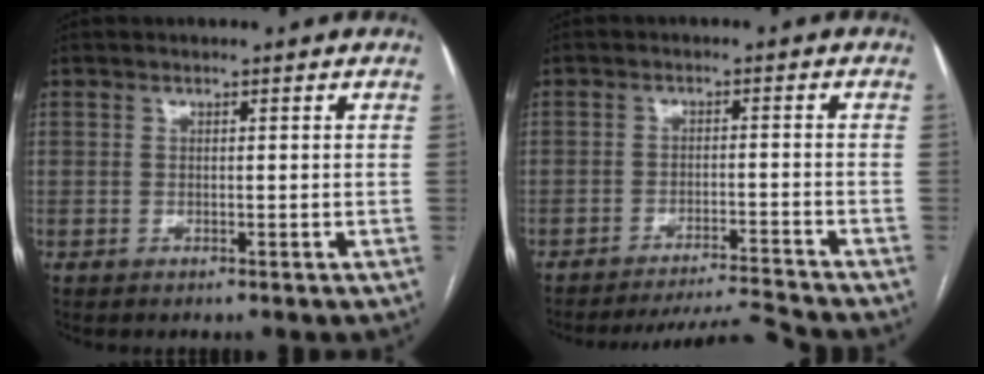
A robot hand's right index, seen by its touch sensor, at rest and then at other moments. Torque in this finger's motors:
{"motor_torque": [-0.33, -0.60, 0.14, 0.03]}